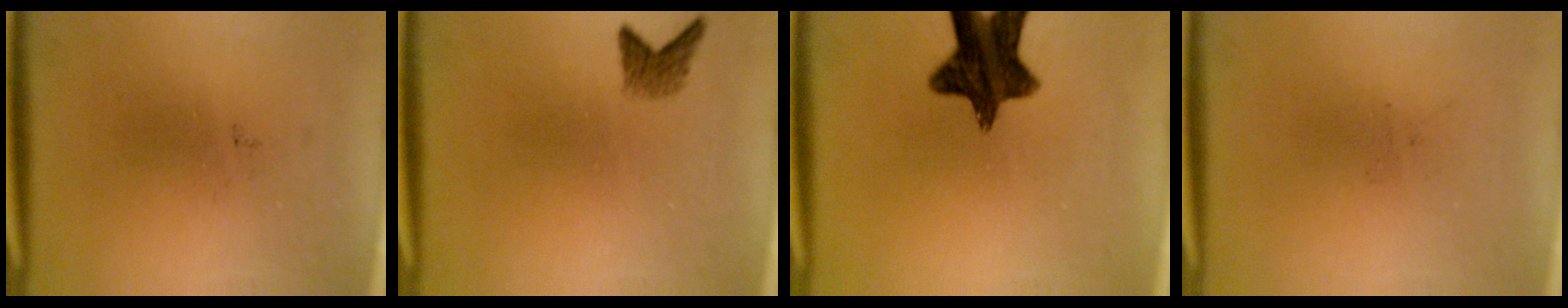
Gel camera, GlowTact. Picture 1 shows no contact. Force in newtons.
{"total": 2.0}
{"total": 11.8}
{"total": 0.0}